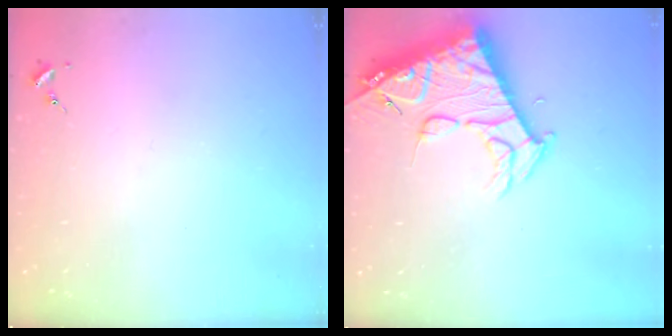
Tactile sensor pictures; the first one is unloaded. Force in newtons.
{"total": 18.5, "press": 18.4, "slide": 1.9}